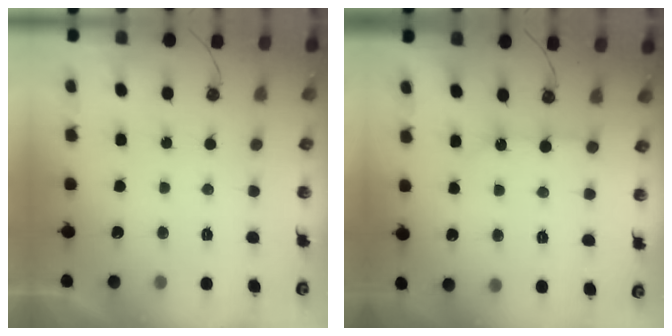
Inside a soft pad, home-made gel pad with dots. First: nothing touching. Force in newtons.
{"total": 6.7, "press": 6.7, "slide": 0.6}